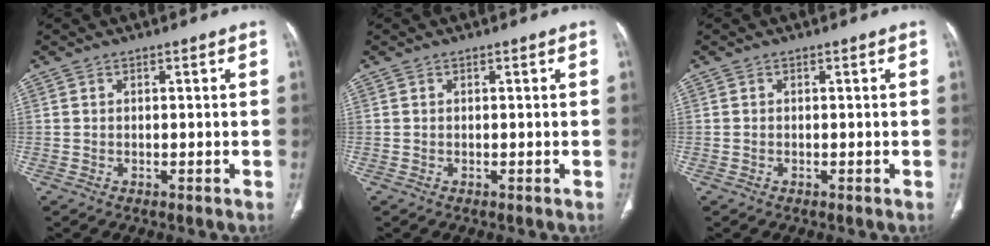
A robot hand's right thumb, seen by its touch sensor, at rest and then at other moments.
{"total": 0.0}
{"total": 0.0}